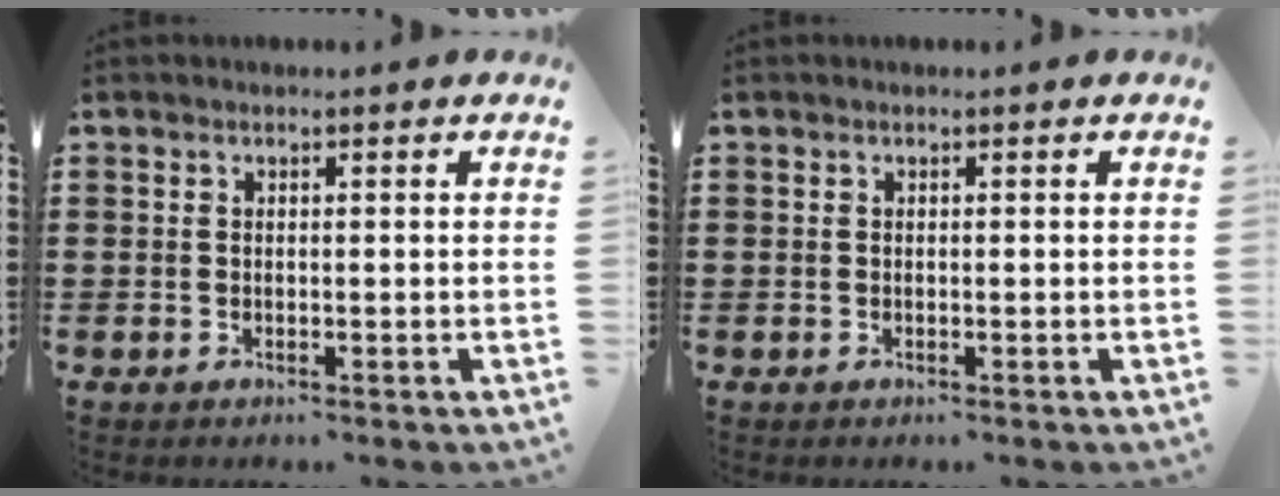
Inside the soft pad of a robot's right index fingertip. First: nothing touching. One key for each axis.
{"total": 0.0}